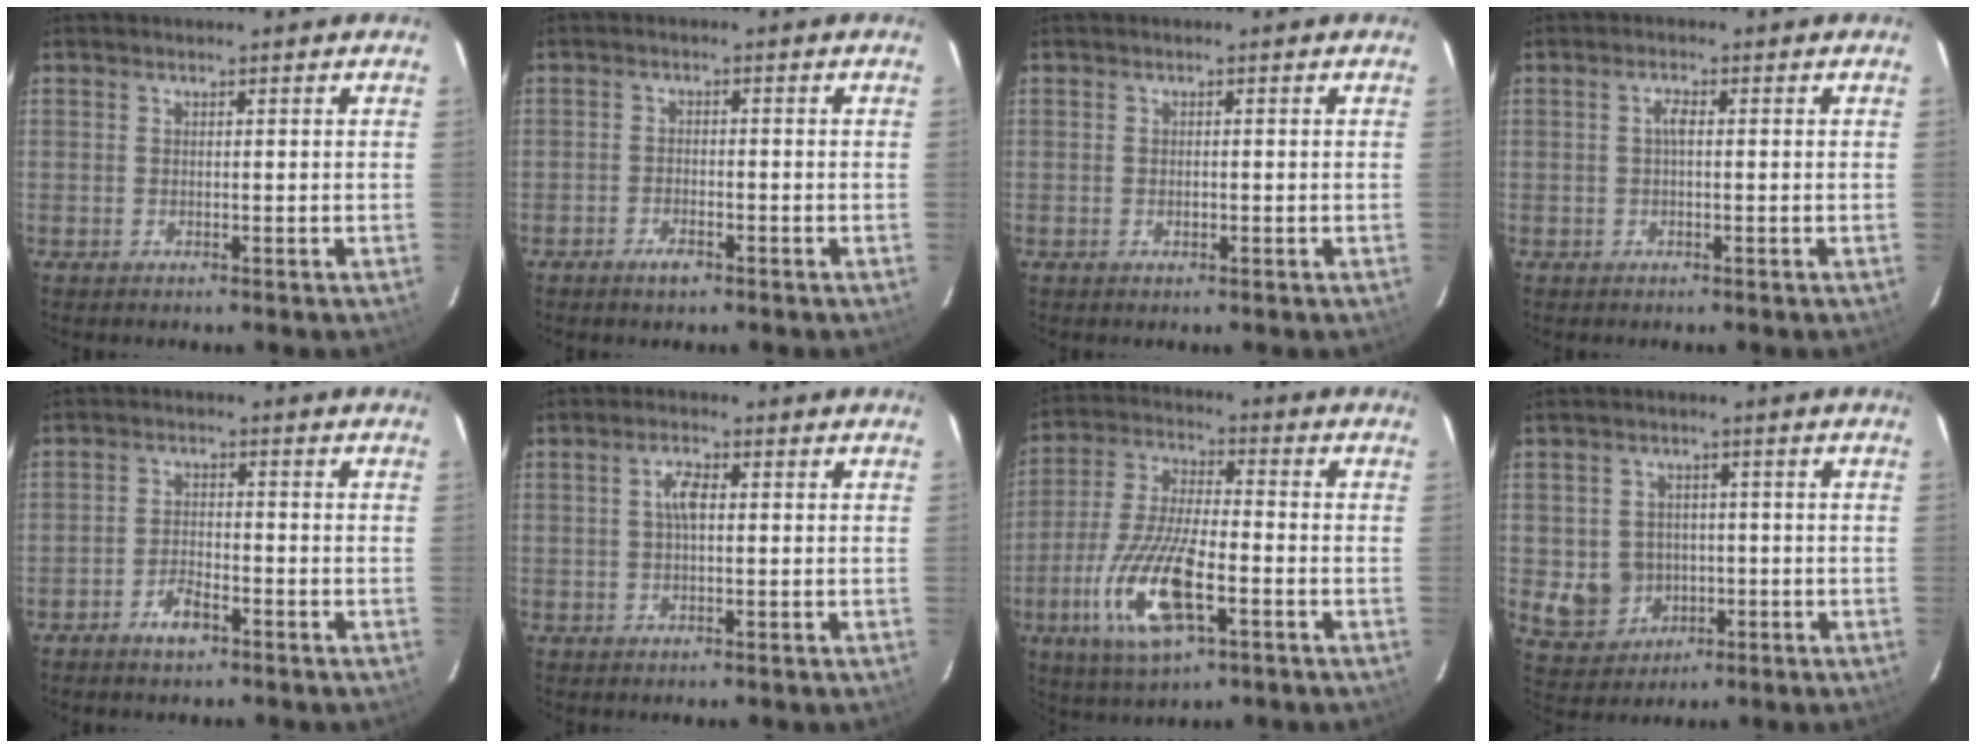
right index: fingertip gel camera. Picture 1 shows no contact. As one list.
[{"total": 2.7, "force": [-2.0, 1.2, 1.4], "torque": [-0.034, -0.001, -0.039]}, {"total": 0.8, "force": [-0.2, 0.5, 0.6], "torque": [-0.011, 0.001, -0.002]}, {"total": 1.7, "force": [0.0, 0.5, 1.6], "torque": [-0.032, 0.007, -0.003]}, {"total": 4.1, "force": [-2.9, 1.7, 2.4], "torque": [-0.055, 0.002, -0.052]}, {"total": 3.3, "force": [0.4, 1.3, 3.0], "torque": [-0.059, 0.009, 0.007]}, {"total": 15.8, "force": [-5.9, 5.5, 13.6], "torque": [-0.293, -0.016, -0.110]}, {"total": 7.7, "force": [-1.5, 7.1, 2.7], "torque": [-0.080, 0.011, -0.001]}]